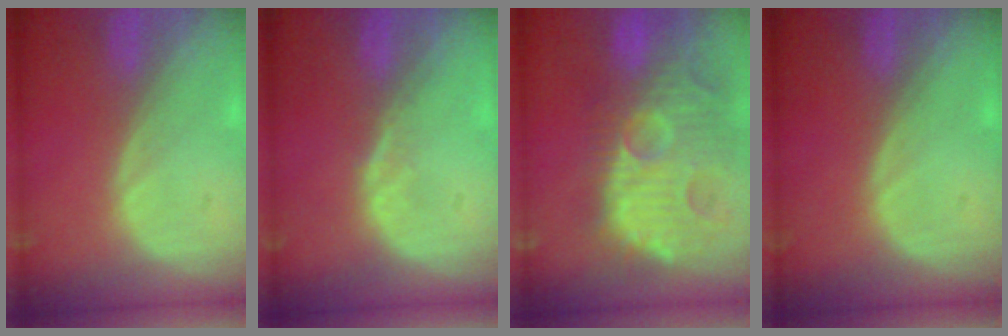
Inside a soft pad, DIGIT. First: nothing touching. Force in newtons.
{"total": 1.5, "press": 1.2, "slide": 0.9}
{"total": 14.4, "press": 12.5, "slide": 7.1}
{"total": 0.0}